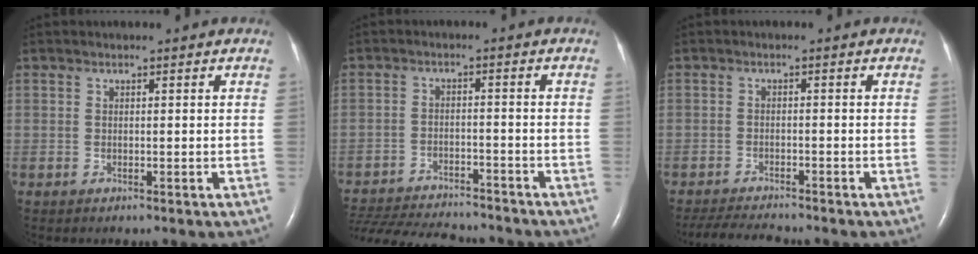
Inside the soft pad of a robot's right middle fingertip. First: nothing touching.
{"total": 18.1, "force": [-16.5, 3.5, 6.6], "torque": [-0.163, -0.026, -0.242]}
{"total": 6.4, "force": [-6.0, 0.3, 2.2], "torque": [-0.040, -0.019, -0.098]}